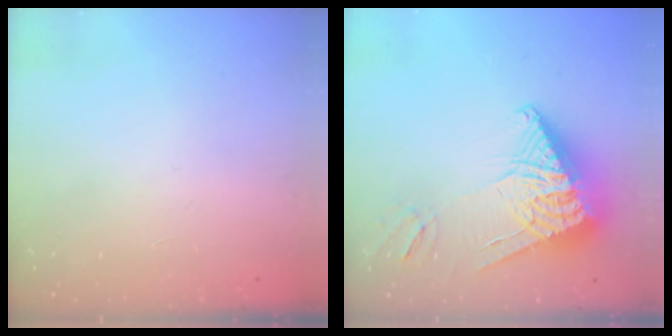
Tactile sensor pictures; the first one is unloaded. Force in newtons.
{"total": 14.2, "press": 14.1, "slide": 1.7}